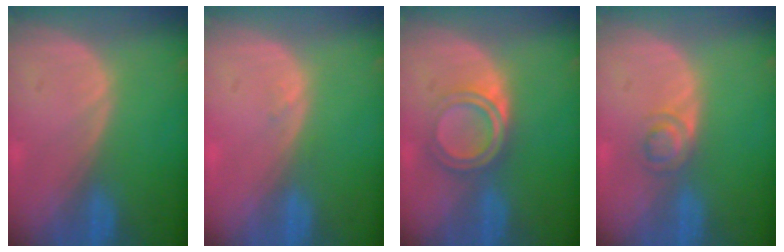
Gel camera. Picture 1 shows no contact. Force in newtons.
{"total": 0.7, "press": 0.6, "slide": 0.3}
{"total": 4.9, "press": 4.8, "slide": 1.4}
{"total": 3.0, "press": 2.9, "slide": 0.2}